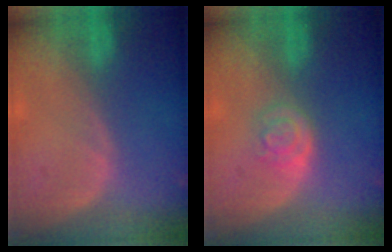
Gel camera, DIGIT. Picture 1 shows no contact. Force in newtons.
{"total": 3.2, "press": 3.2, "slide": 0.2}